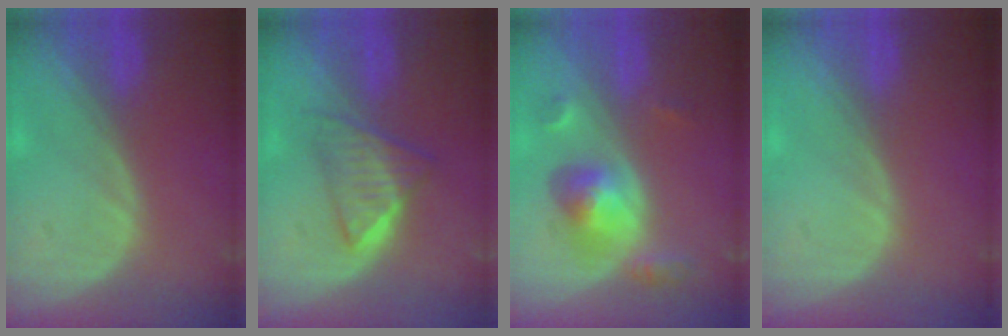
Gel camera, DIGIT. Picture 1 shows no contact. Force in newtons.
{"total": 6.3, "press": 5.5, "slide": 3.1}
{"total": 6.2, "press": 5.8, "slide": 2.3}
{"total": 0.0}